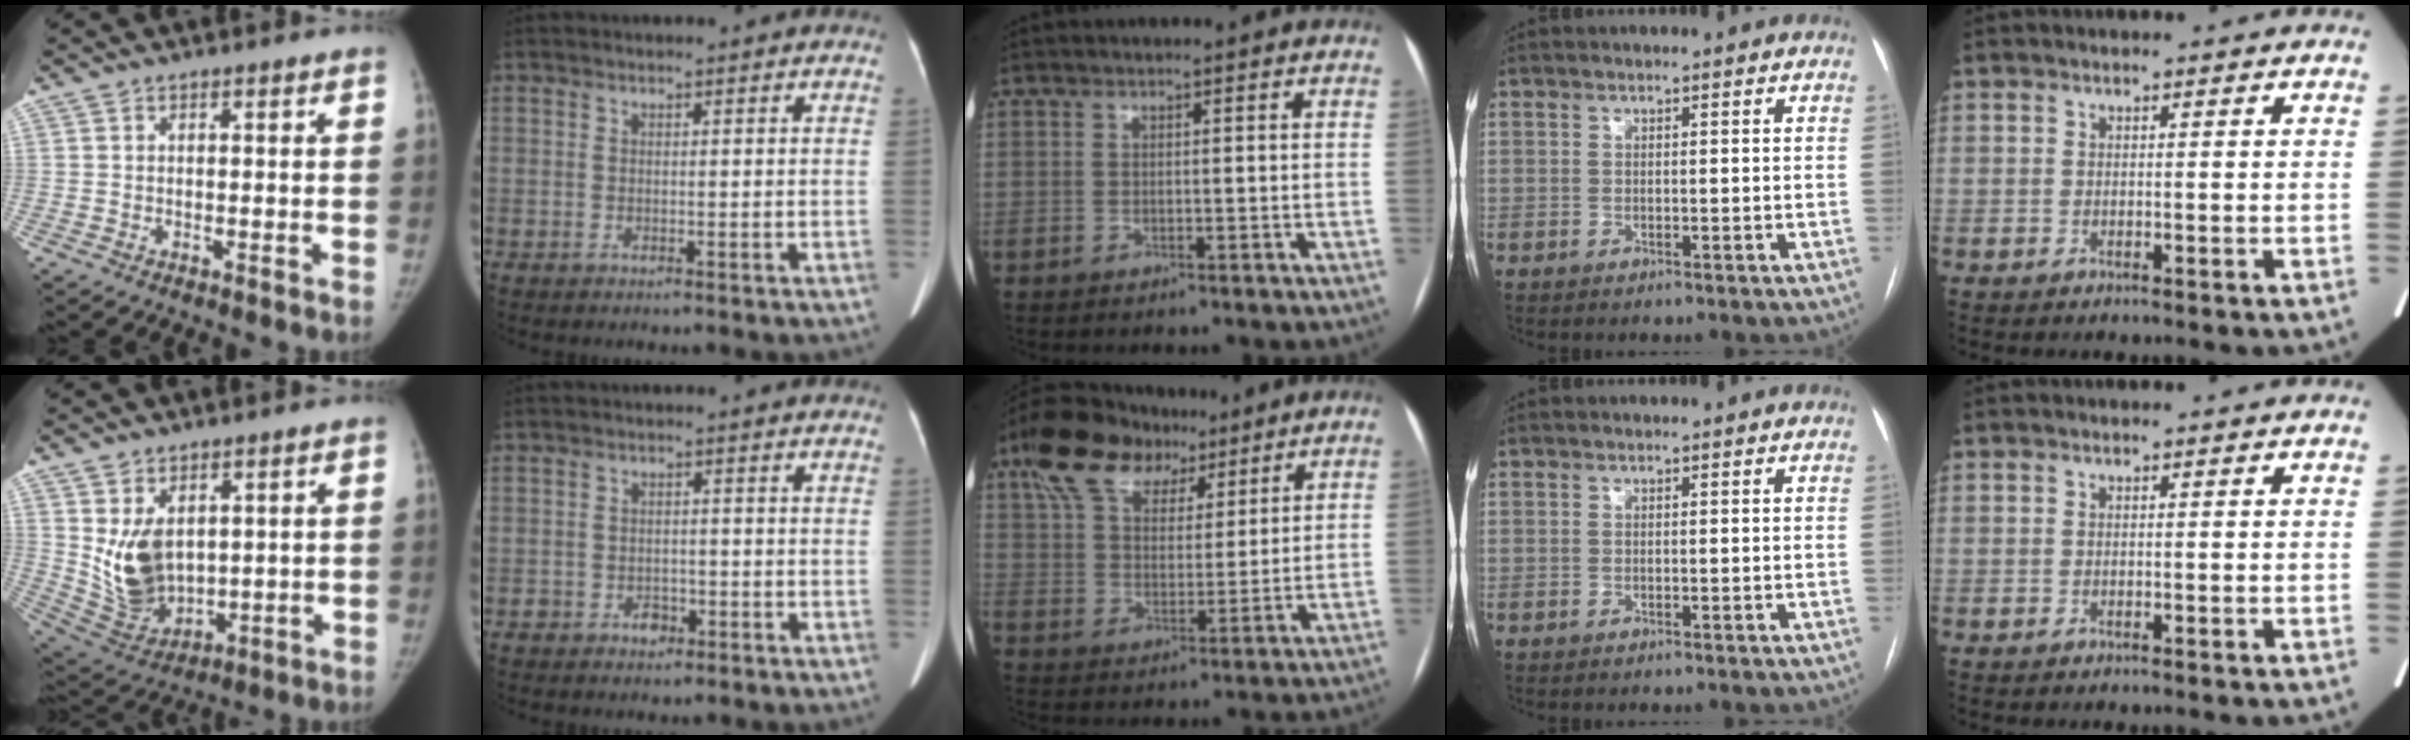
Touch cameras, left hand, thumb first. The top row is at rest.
{"thumb": {"total": 11.1, "force": [2.6, 7.6, 7.7], "torque": [-0.113, -0.028, 0.077]}, "index": {"total": 2.2, "force": [-1.4, 1.6, 0.7], "torque": [-0.006, -0.002, -0.019]}, "middle": {"total": 13.0, "force": [8.5, 7.2, 6.8], "torque": [-0.127, 0.043, 0.151]}}